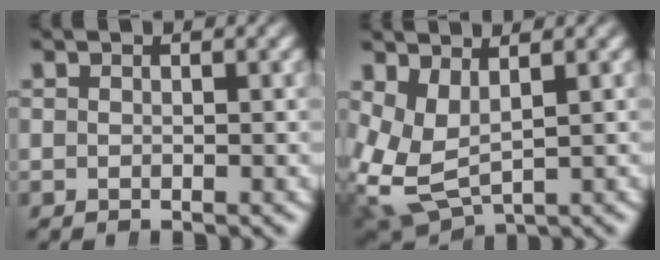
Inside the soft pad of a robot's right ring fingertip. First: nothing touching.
{"total": 7.8, "force": [-0.4, 6.6, 4.2], "torque": [-0.136, -0.048, 0.012]}